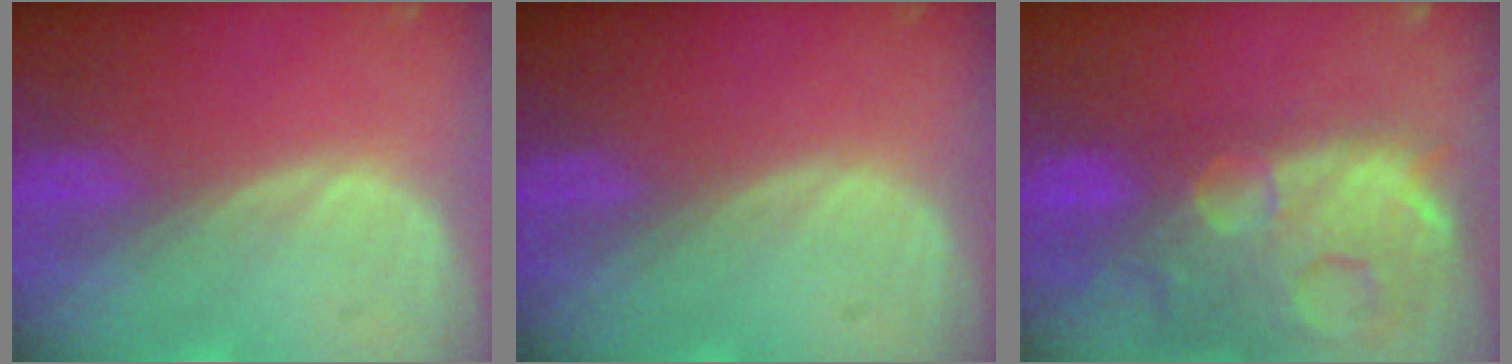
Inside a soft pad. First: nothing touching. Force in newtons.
{"total": 0.0}
{"total": 14.5, "press": 12.0, "slide": 8.1}